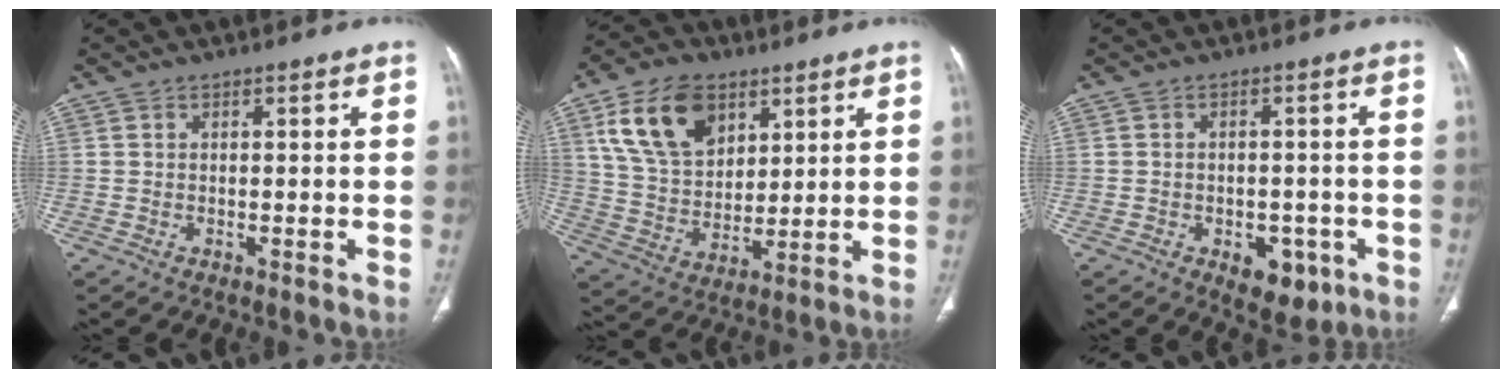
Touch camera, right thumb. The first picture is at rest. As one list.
[{"total": 16.1, "force": [7.6, 10.4, 9.6], "torque": [-0.148, -0.023, 0.150]}, {"total": 7.1, "force": [-3.0, 4.3, 4.9], "torque": [-0.038, 0.009, -0.026]}]